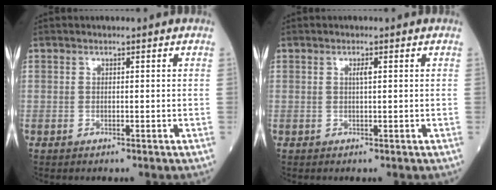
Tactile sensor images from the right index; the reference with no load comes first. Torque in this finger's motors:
{"motor_torque": [-0.02, 0.02, -0.01, 0.03]}